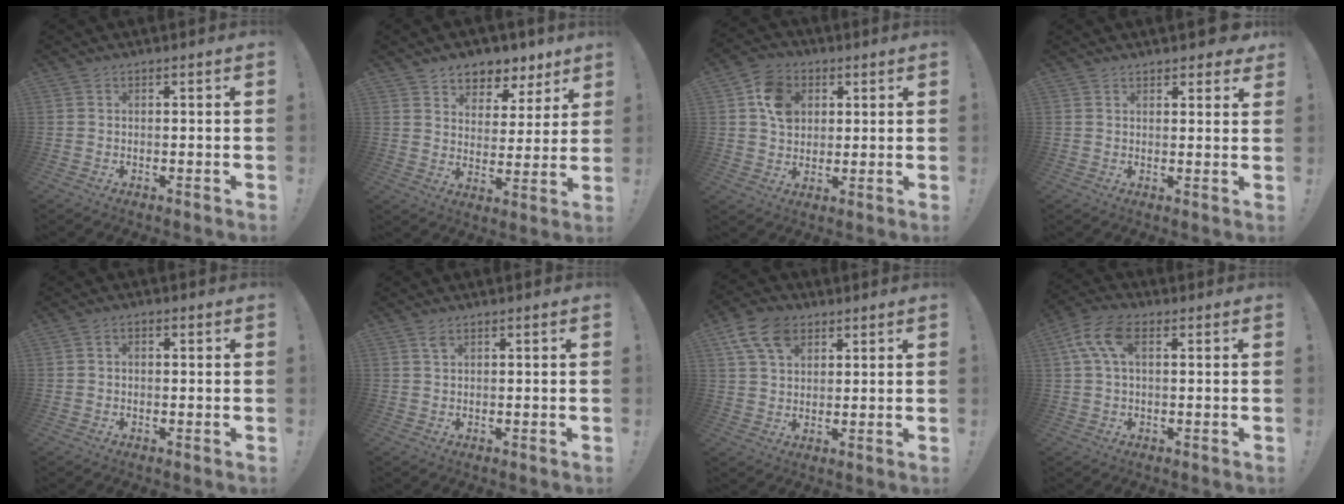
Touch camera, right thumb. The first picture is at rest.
{"total": 7.0, "force": [5.0, 4.7, 0.9], "torque": [-0.011, -0.046, 0.096]}
{"total": 10.4, "force": [3.1, 8.6, 5.0], "torque": [-0.072, 0.001, 0.064]}
{"total": 3.3, "force": [2.7, 1.6, 1.2], "torque": [-0.007, -0.018, 0.046]}
{"total": 1.6, "force": [-0.7, 1.0, 1.0], "torque": [-0.021, 0.008, -0.012]}
{"total": 1.6, "force": [0.9, 0.6, 1.1], "torque": [-0.023, 0.002, 0.017]}
{"total": 11.3, "force": [5.3, 7.6, 6.4], "torque": [-0.115, -0.011, 0.101]}
{"total": 9.6, "force": [2.6, 5.0, 7.8], "torque": [-0.161, 0.012, 0.055]}